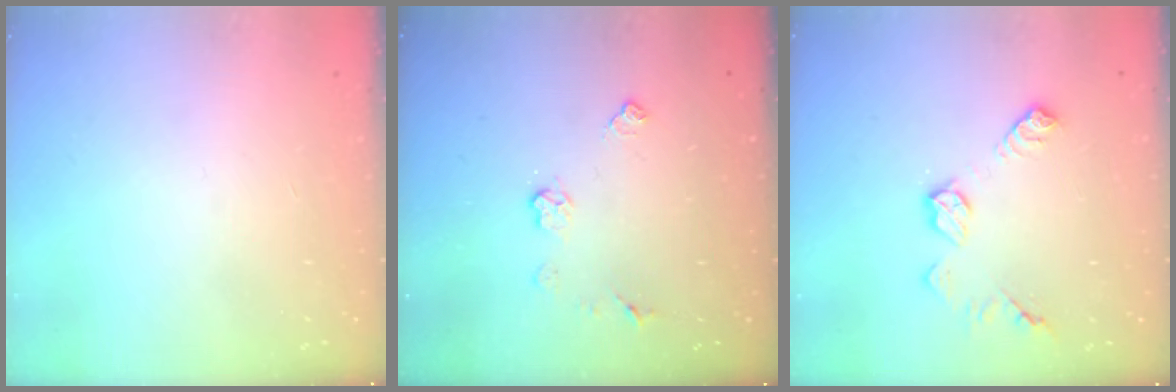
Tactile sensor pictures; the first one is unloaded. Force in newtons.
{"total": 5.8, "press": 5.7, "slide": 0.5}
{"total": 9.1, "press": 9.1, "slide": 0.2}